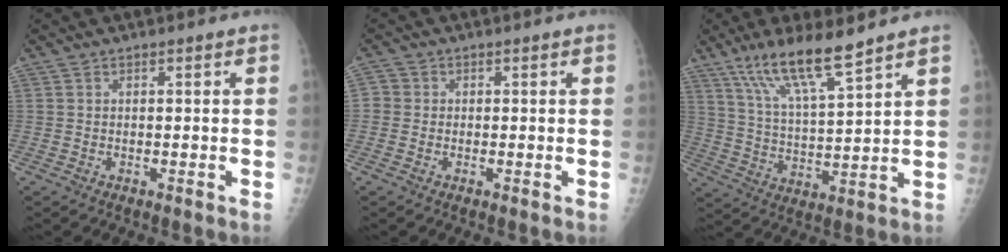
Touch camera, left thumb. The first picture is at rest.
{"total": 2.1, "force": [-0.1, 2.0, 0.6], "torque": [0.002, 0.005, -0.007]}
{"total": 12.2, "force": [8.9, 1.6, 8.1], "torque": [-0.150, -0.048, 0.177]}